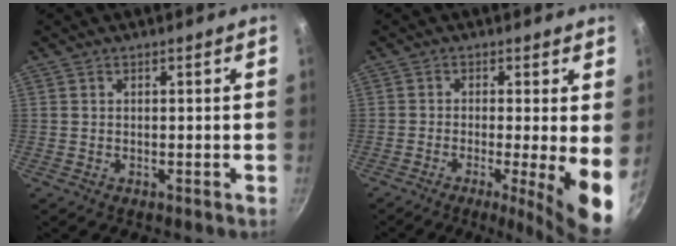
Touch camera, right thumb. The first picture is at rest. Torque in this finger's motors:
{"motor_torque": [-0.47, 1.08, 0.16, 0.01, 0.22]}